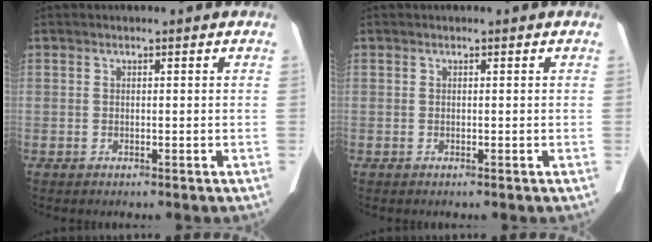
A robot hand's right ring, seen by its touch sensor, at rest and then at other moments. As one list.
[{"total": 0.0}]